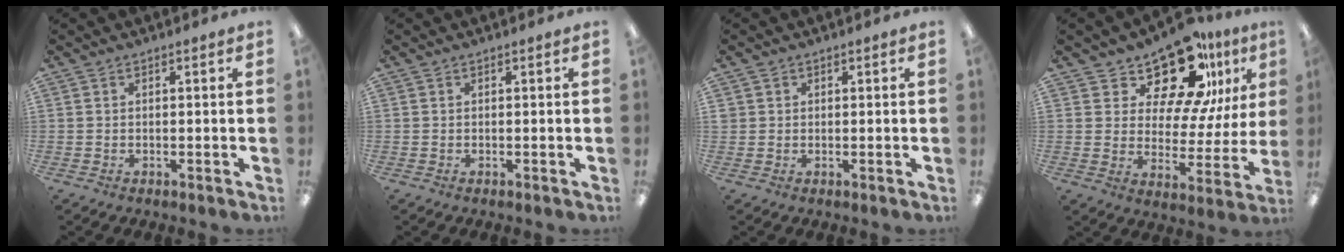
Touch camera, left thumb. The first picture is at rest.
{"total": 0.0}
{"total": 1.4, "force": [0.5, 1.4, 0.1], "torque": [-0.003, 0.003, 0.008]}
{"total": 17.6, "force": [13.5, 7.6, 8.4], "torque": [-0.141, -0.094, 0.234]}